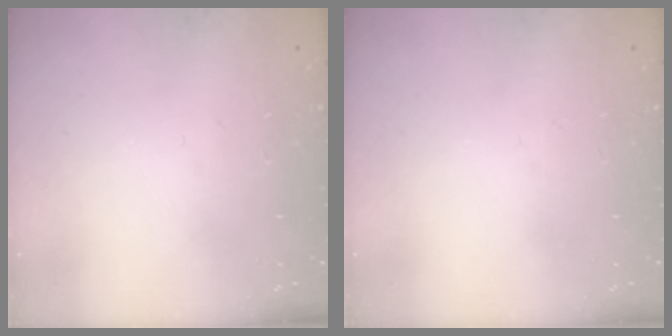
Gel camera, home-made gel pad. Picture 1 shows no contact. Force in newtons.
{"total": 0.0}